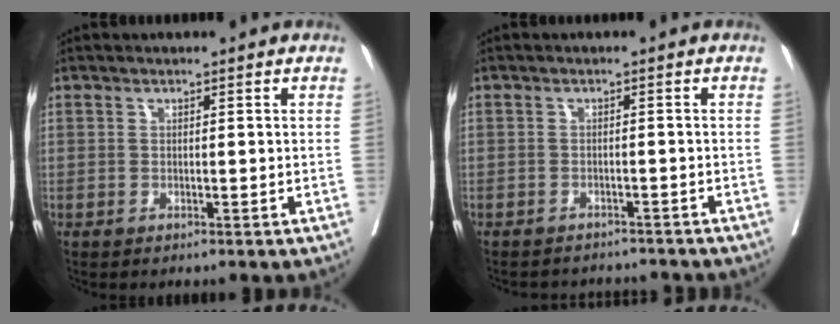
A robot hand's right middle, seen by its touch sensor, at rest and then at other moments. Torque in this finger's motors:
{"motor_torque": [0.33, -0.52, 0.04, 0.03]}